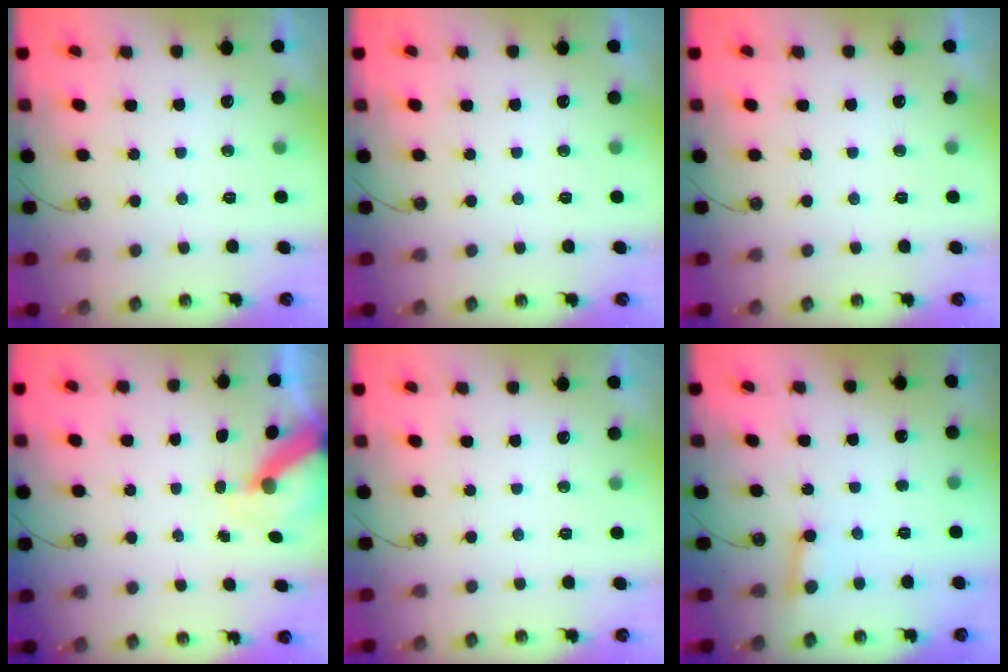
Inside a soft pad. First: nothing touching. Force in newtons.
{"total": 0.0}
{"total": 0.0}
{"total": 7.0, "press": 7.0, "slide": 0.9}
{"total": 0.0}
{"total": 2.6, "press": 2.5, "slide": 0.7}